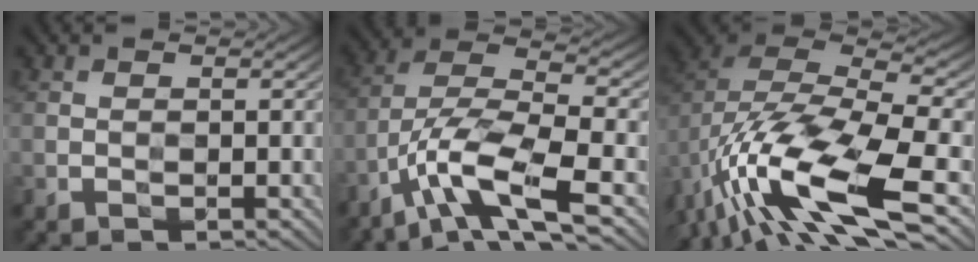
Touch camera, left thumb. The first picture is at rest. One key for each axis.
{"total": 11.3, "fx": -6.1, "fy": 3.1, "fz": 9.0, "tx": -0.173, "ty": 0.001, "tz": -0.120}
{"total": 17.7, "fx": -8.8, "fy": 6.7, "fz": 13.9, "tx": -0.304, "ty": -0.024, "tz": -0.158}